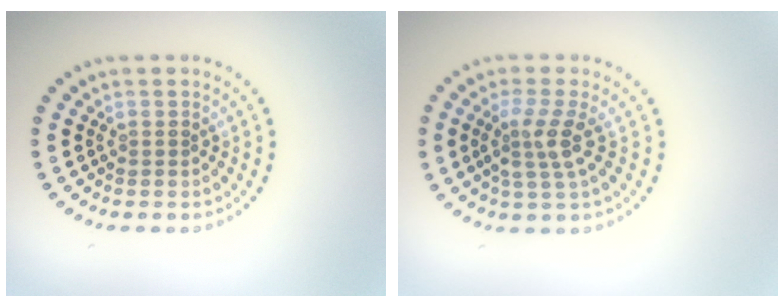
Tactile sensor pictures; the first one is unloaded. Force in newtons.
{"total": 2.8, "press": 2.1, "slide": 1.8}